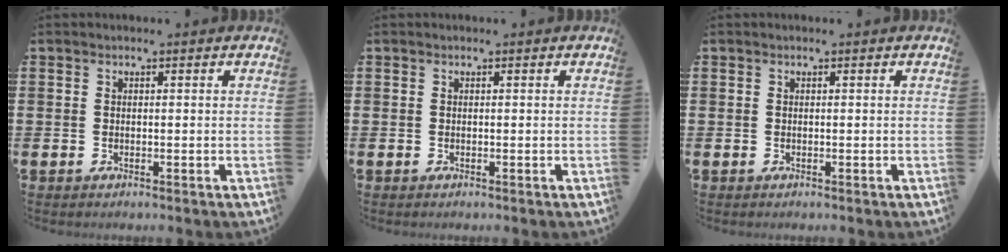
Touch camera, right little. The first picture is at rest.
{"total": 0.0}
{"total": 0.0}